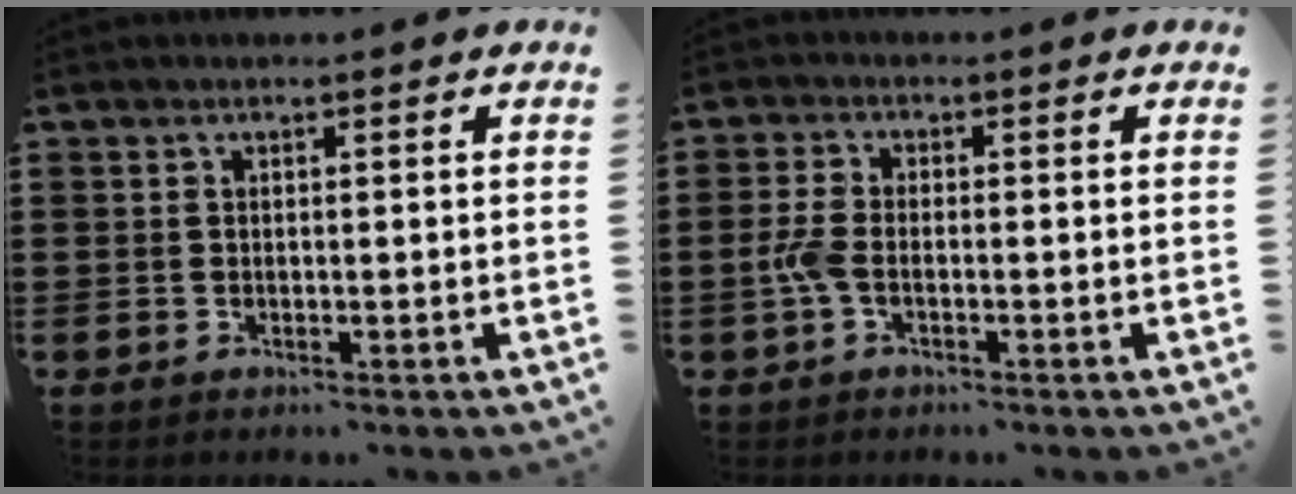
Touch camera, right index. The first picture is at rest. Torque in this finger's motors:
{"motor_torque": [2.05, -0.09, 0.45, 0.12]}